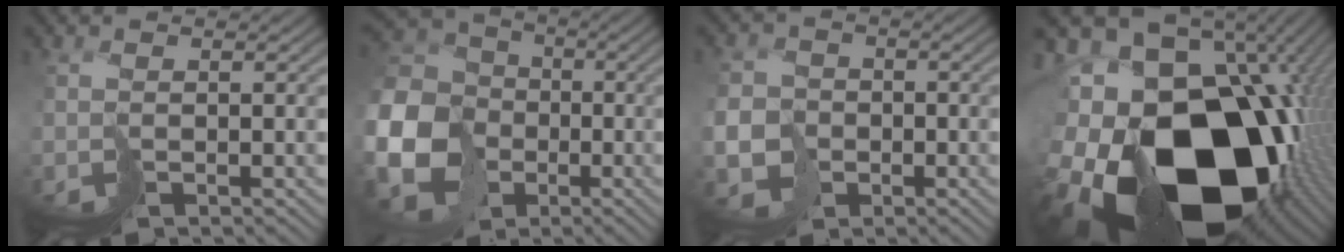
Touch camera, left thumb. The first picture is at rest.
{"total": 18.2, "force": [-4.9, 15.4, 8.4], "torque": [-0.245, -0.037, -0.119]}
{"total": 6.2, "force": [-2.3, 5.3, 2.4], "torque": [-0.063, -0.022, -0.061]}
{"total": 22.4, "force": [-5.0, 16.0, 14.8], "torque": [-0.281, -0.063, -0.048]}